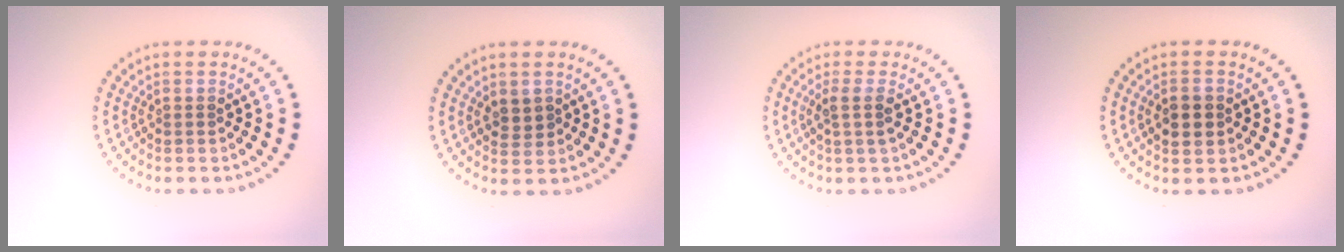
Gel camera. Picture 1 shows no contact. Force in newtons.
{"total": 1.2, "press": 1.1, "slide": 0.5}
{"total": 1.9, "press": 1.5, "slide": 1.2}
{"total": 2.5, "press": 2.5, "slide": 0.2}